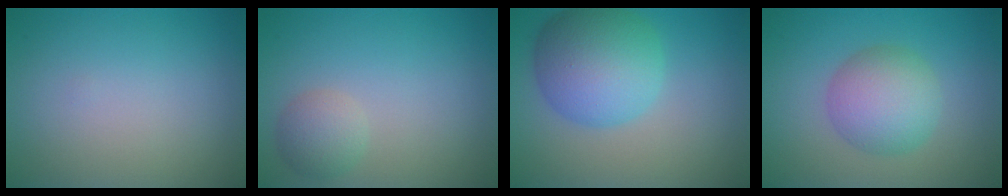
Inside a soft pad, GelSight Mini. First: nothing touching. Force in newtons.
{"total": 2.2, "press": 2.2, "slide": 0.1}
{"total": 7.9, "press": 7.9, "slide": 0.2}
{"total": 5.2, "press": 5.2, "slide": 0.0}